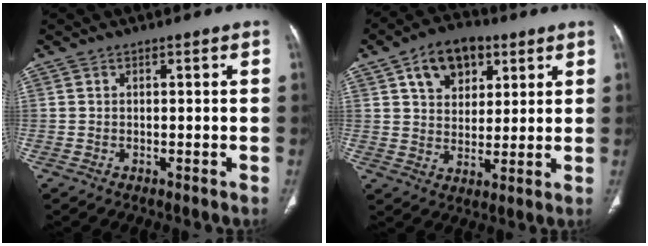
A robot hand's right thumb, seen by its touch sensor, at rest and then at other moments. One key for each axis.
{"total": 11.4, "fx": 5.2, "fy": 7.7, "fz": 6.6, "tx": -0.070, "ty": -0.011, "tz": 0.085}